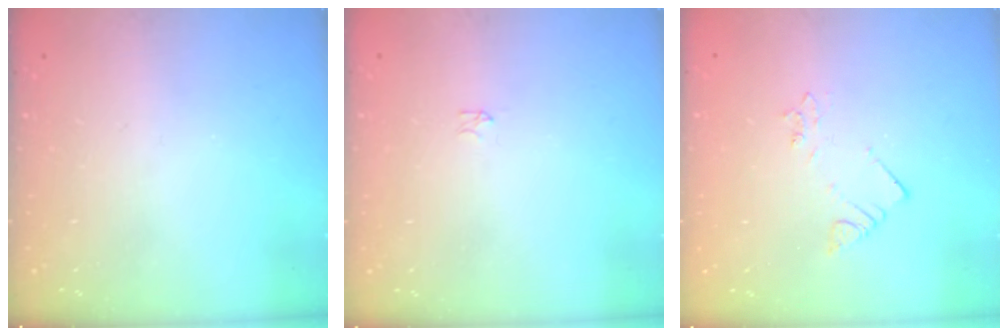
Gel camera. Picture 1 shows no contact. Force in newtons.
{"total": 0.0}
{"total": 2.1, "press": 2.1, "slide": 0.4}